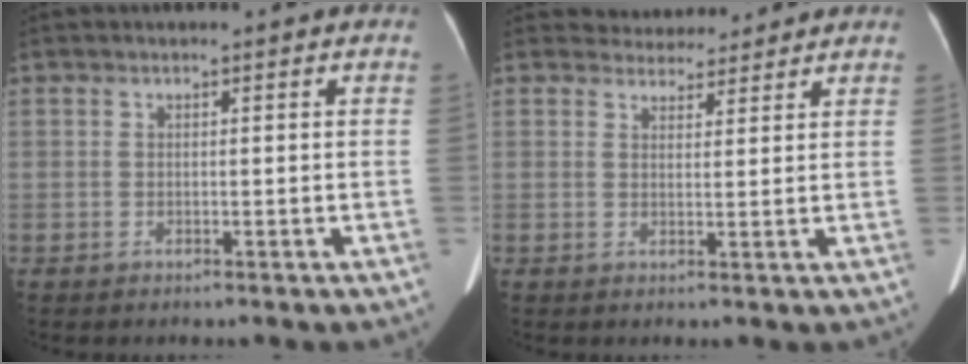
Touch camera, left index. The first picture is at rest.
{"total": 4.8, "force": [4.6, 1.4, 0.1], "torque": [0.002, 0.012, 0.062]}